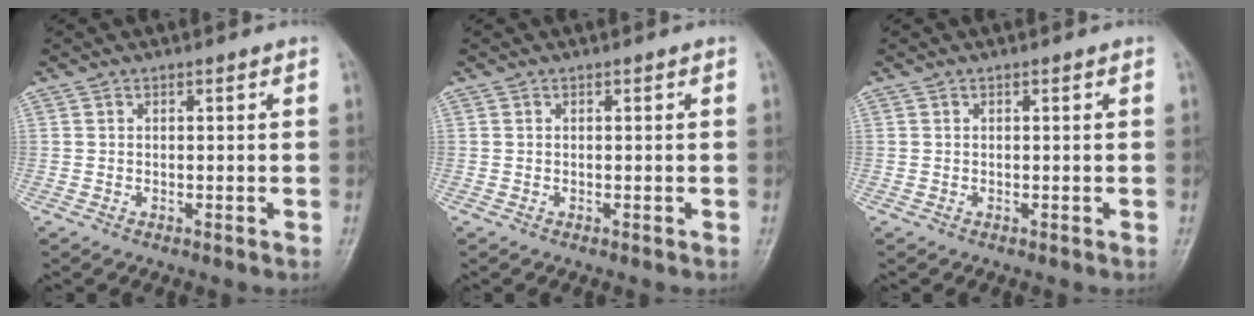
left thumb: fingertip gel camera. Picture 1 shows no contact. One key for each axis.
{"total": 0.0}
{"total": 0.0}